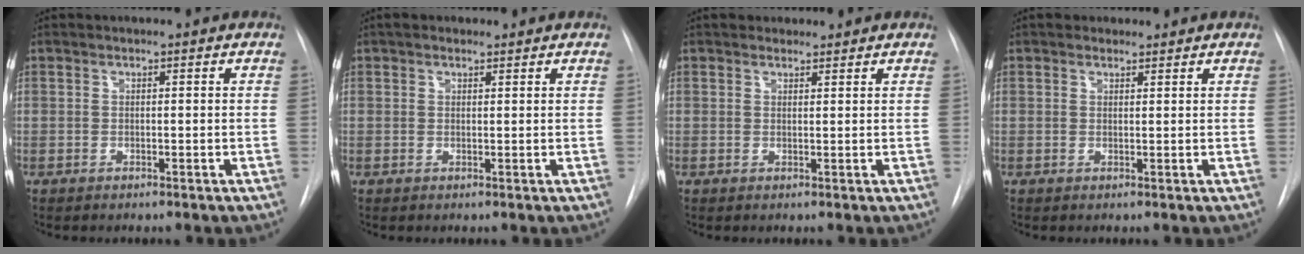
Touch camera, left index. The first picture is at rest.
{"total": 1.4, "force": [1.0, 0.7, 0.6], "torque": [-0.016, 0.011, 0.014]}
{"total": 1.9, "force": [1.7, 0.9, 0.1], "torque": [-0.001, 0.012, 0.025]}
{"total": 1.2, "force": [0.9, 0.7, 0.1], "torque": [-0.002, 0.006, 0.011]}